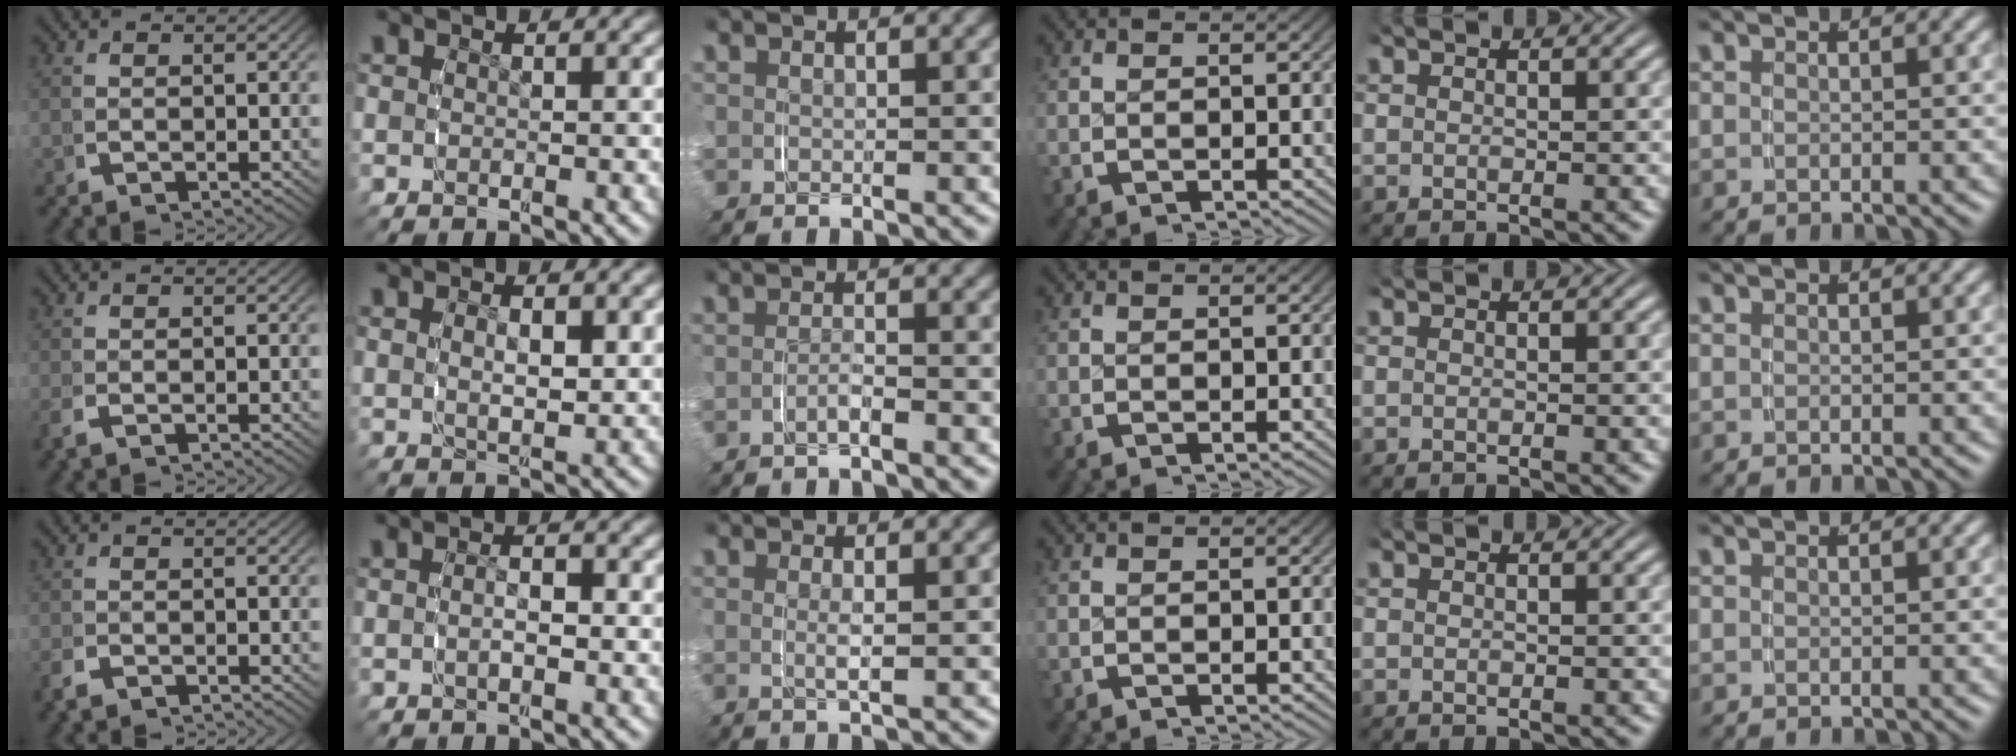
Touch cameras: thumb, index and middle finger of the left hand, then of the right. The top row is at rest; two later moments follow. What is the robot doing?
{"motion": "grasp_and_lifting", "object": "toothpaste"}